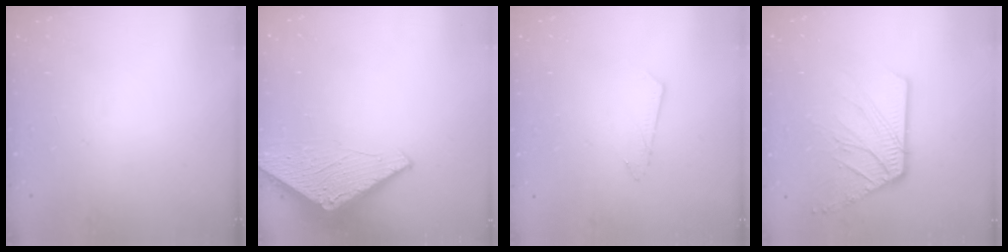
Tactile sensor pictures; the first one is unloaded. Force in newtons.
{"total": 3.0, "press": 3.0, "slide": 0.2}
{"total": 2.9, "press": 2.9, "slide": 0.3}
{"total": 11.3, "press": 11.3, "slide": 1.1}